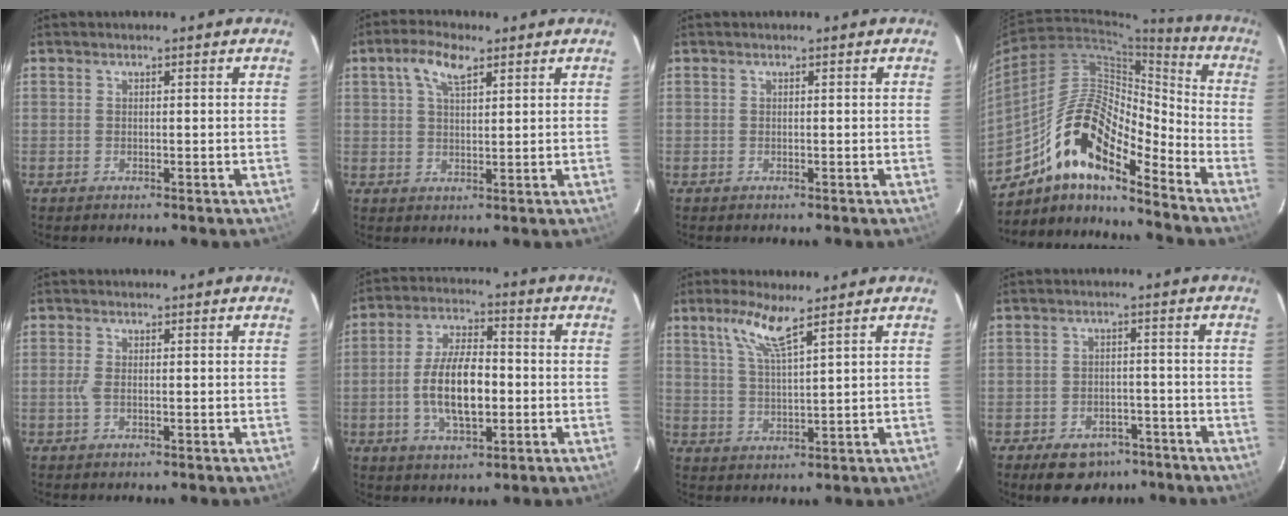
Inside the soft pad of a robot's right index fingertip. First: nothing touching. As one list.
[{"total": 5.7, "force": [3.0, 2.4, 4.2], "torque": [-0.081, 0.014, 0.055]}, {"total": 0.0}, {"total": 17.2, "force": [-11.6, 5.2, 11.5], "torque": [-0.202, 0.010, -0.221]}, {"total": 1.7, "force": [-0.3, 0.6, 1.6], "torque": [-0.036, -0.001, -0.006]}, {"total": 11.5, "force": [-1.9, 4.9, 10.2], "torque": [-0.203, 0.005, -0.031]}, {"total": 6.7, "force": [4.5, 0.8, 5.0], "torque": [-0.101, 0.002, 0.093]}, {"total": 9.2, "force": [-6.4, 5.6, 3.5], "torque": [-0.080, 0.015, -0.077]}]